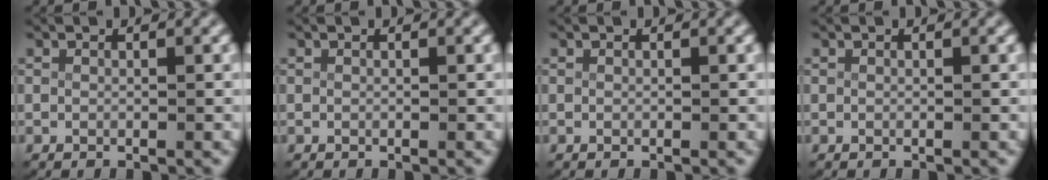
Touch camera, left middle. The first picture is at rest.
{"total": 0.0}
{"total": 0.0}
{"total": 0.0}